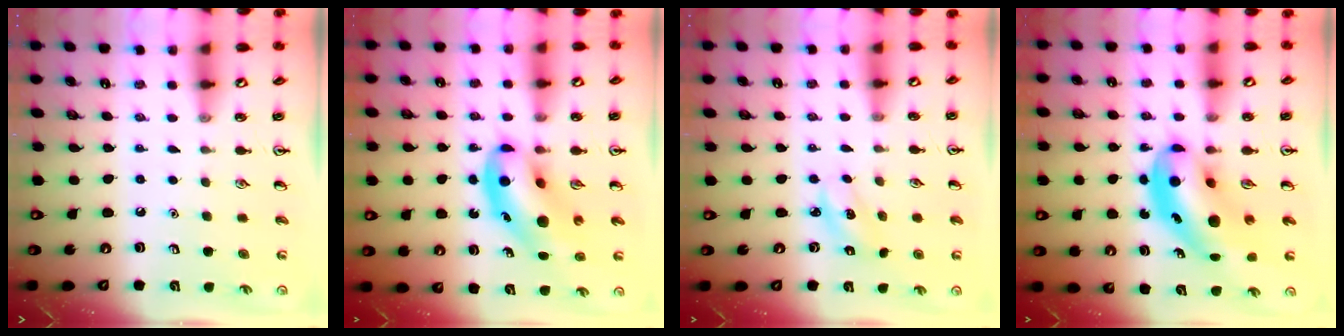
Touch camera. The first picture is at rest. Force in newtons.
{"total": 12.6, "press": 12.2, "slide": 3.4}
{"total": 2.6, "press": 2.5, "slide": 0.6}
{"total": 10.7, "press": 10.2, "slide": 3.3}